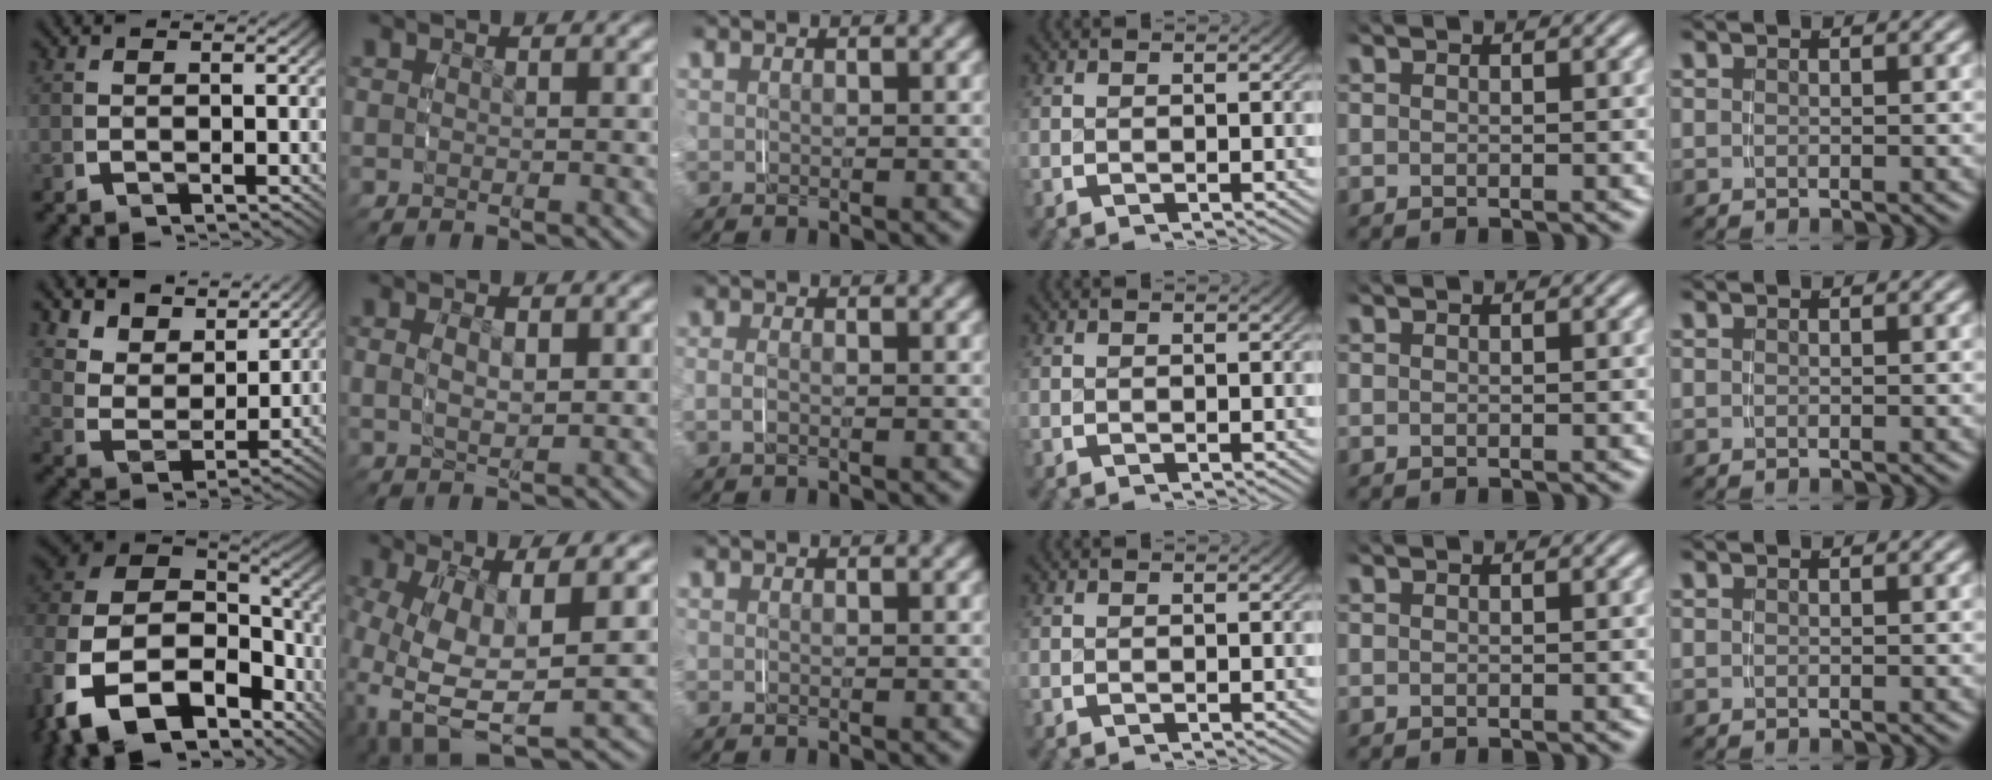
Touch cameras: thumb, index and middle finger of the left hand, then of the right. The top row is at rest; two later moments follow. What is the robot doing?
{"motion": "grasp_and_lifting", "object": "jacket"}